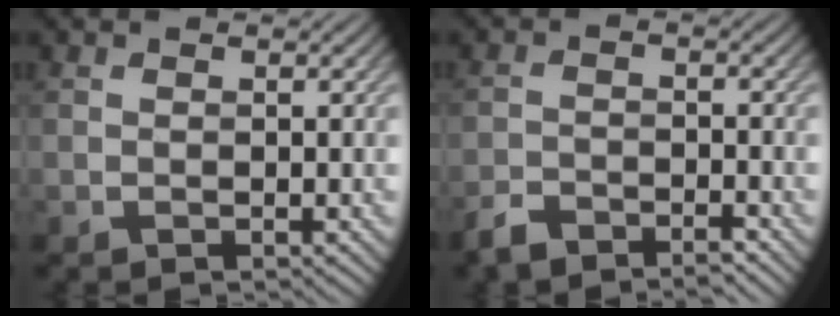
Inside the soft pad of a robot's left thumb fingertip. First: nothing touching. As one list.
[{"total": 3.9, "force": [-3.5, 1.0, 1.4], "torque": [-0.027, -0.003, -0.073]}]